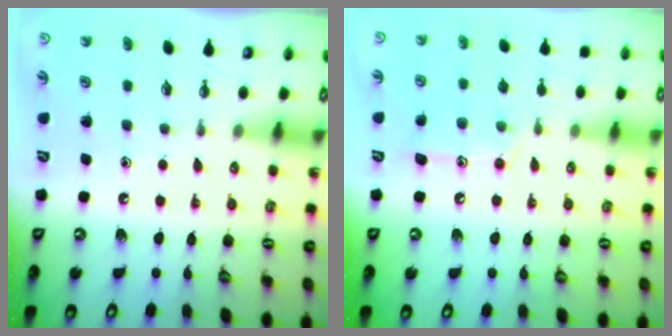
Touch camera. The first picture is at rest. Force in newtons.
{"total": 11.4, "press": 11.4, "slide": 0.8}